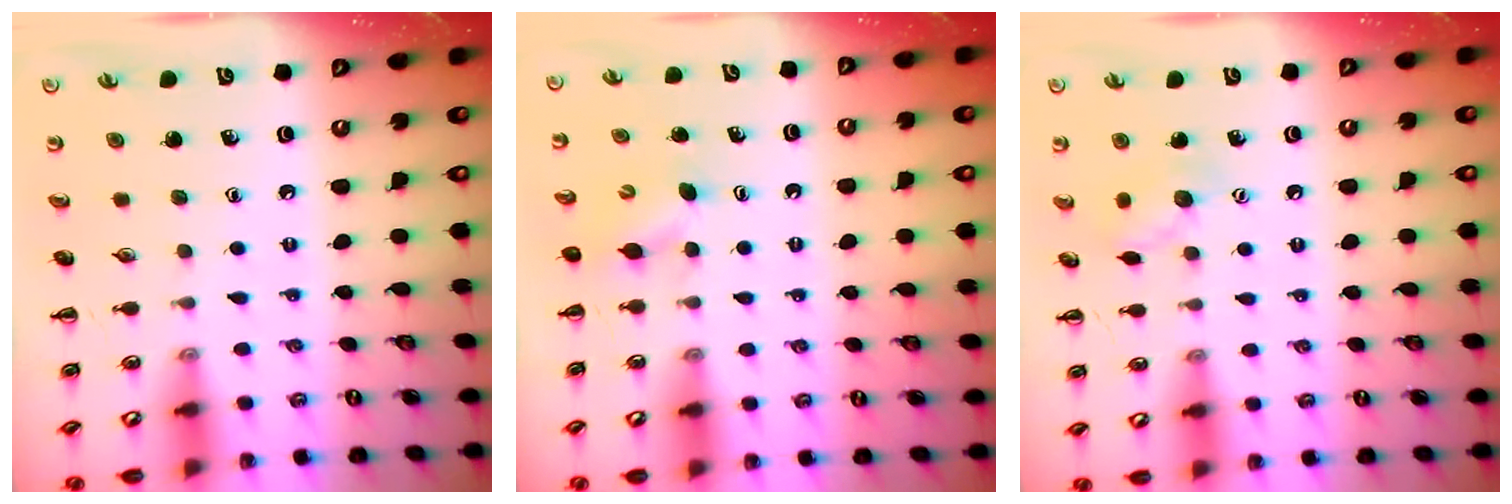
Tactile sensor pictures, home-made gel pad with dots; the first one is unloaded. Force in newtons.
{"total": 3.1, "press": 3.0, "slide": 0.7}
{"total": 7.9, "press": 7.9, "slide": 0.4}